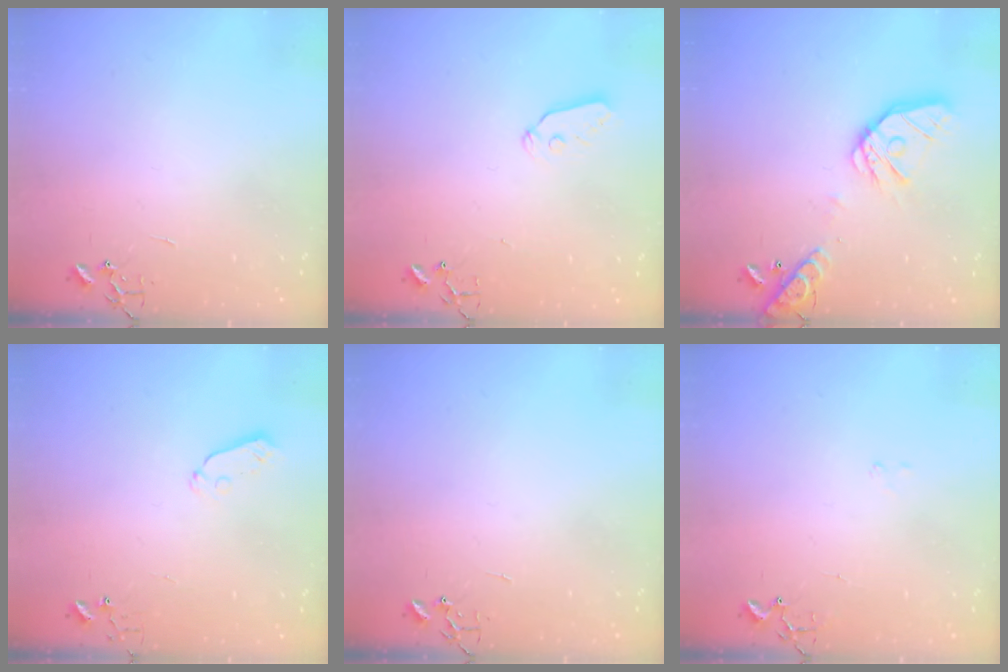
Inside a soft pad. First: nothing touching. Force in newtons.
{"total": 6.4, "press": 6.4, "slide": 0.3}
{"total": 17.6, "press": 17.3, "slide": 2.8}
{"total": 5.0, "press": 5.0, "slide": 0.4}
{"total": 0.0}
{"total": 8.6, "press": 8.5, "slide": 0.7}